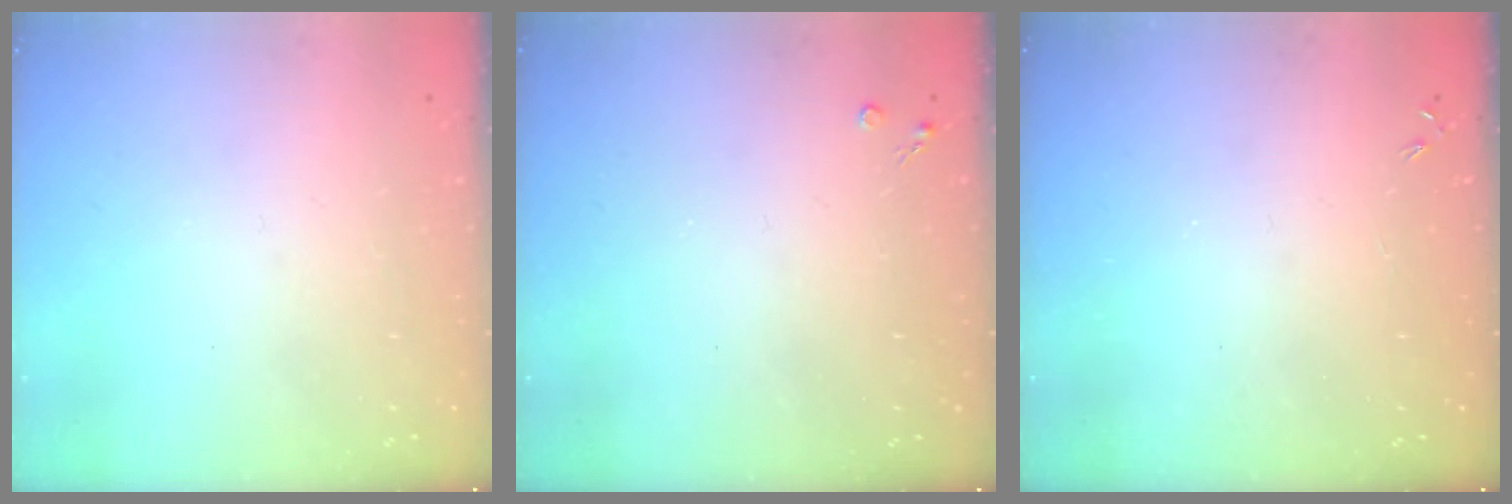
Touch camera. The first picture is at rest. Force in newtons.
{"total": 2.1, "press": 2.1, "slide": 0.4}
{"total": 0.0}